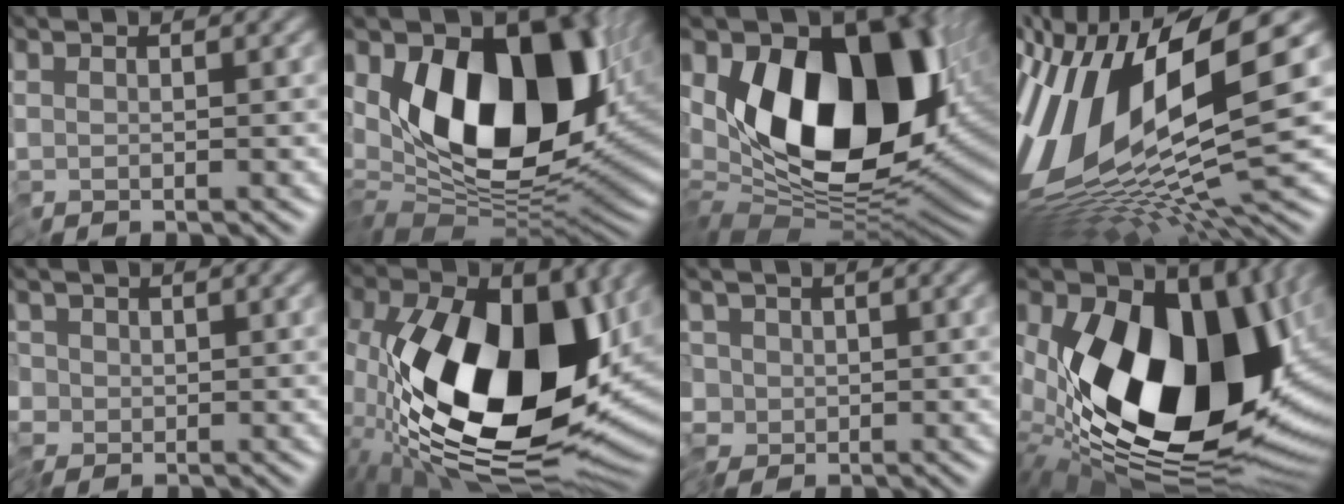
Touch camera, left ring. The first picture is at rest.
{"total": 13.5, "force": [1.0, 7.8, 11.0], "torque": [-0.150, -0.009, 0.002]}
{"total": 15.2, "force": [0.7, 8.8, 12.4], "torque": [-0.175, -0.002, -0.010]}
{"total": 15.4, "force": [0.1, 5.4, 14.5], "torque": [-0.290, -0.012, 0.012]}
{"total": 2.2, "force": [-0.4, 2.1, 0.6], "torque": [-0.011, -0.003, -0.014]}
{"total": 18.1, "force": [-1.3, 10.9, 14.5], "torque": [-0.271, -0.039, -0.031]}
{"total": 2.9, "force": [-0.5, 2.6, 1.1], "torque": [-0.015, -0.002, -0.024]}
{"total": 20.0, "force": [1.8, 12.4, 15.6], "torque": [-0.290, -0.033, 0.049]}